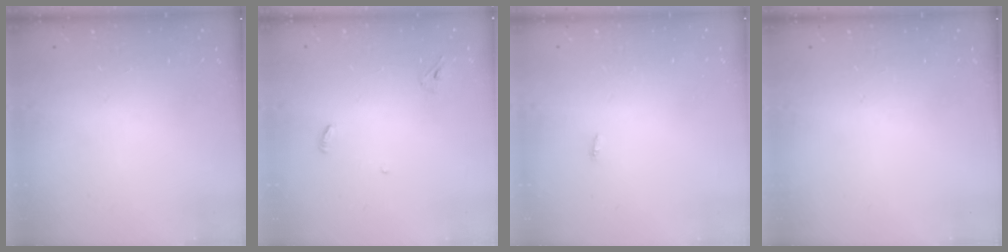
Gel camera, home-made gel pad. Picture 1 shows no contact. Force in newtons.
{"total": 3.5, "press": 3.5, "slide": 0.3}
{"total": 2.8, "press": 1.8, "slide": 2.2}
{"total": 0.0}